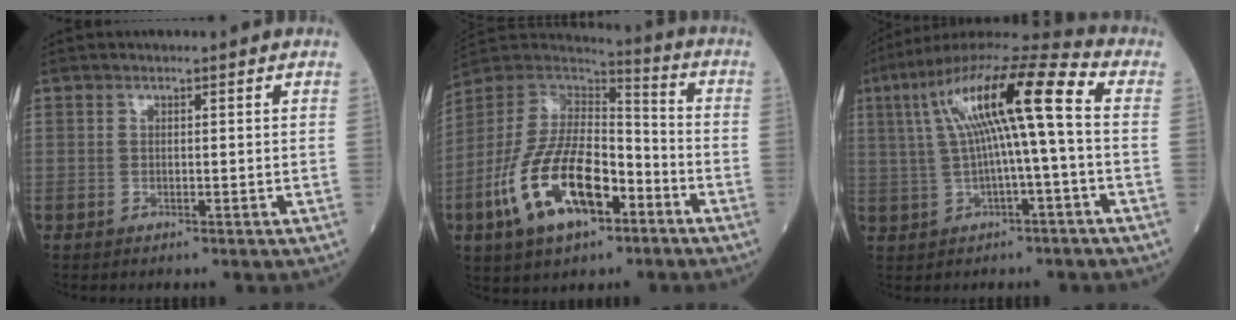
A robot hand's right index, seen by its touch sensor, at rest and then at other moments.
{"total": 18.3, "force": [-7.6, 8.0, 14.6], "torque": [-0.300, 0.005, -0.135]}
{"total": 14.9, "force": [2.2, 1.4, 14.7], "torque": [-0.262, 0.044, 0.035]}